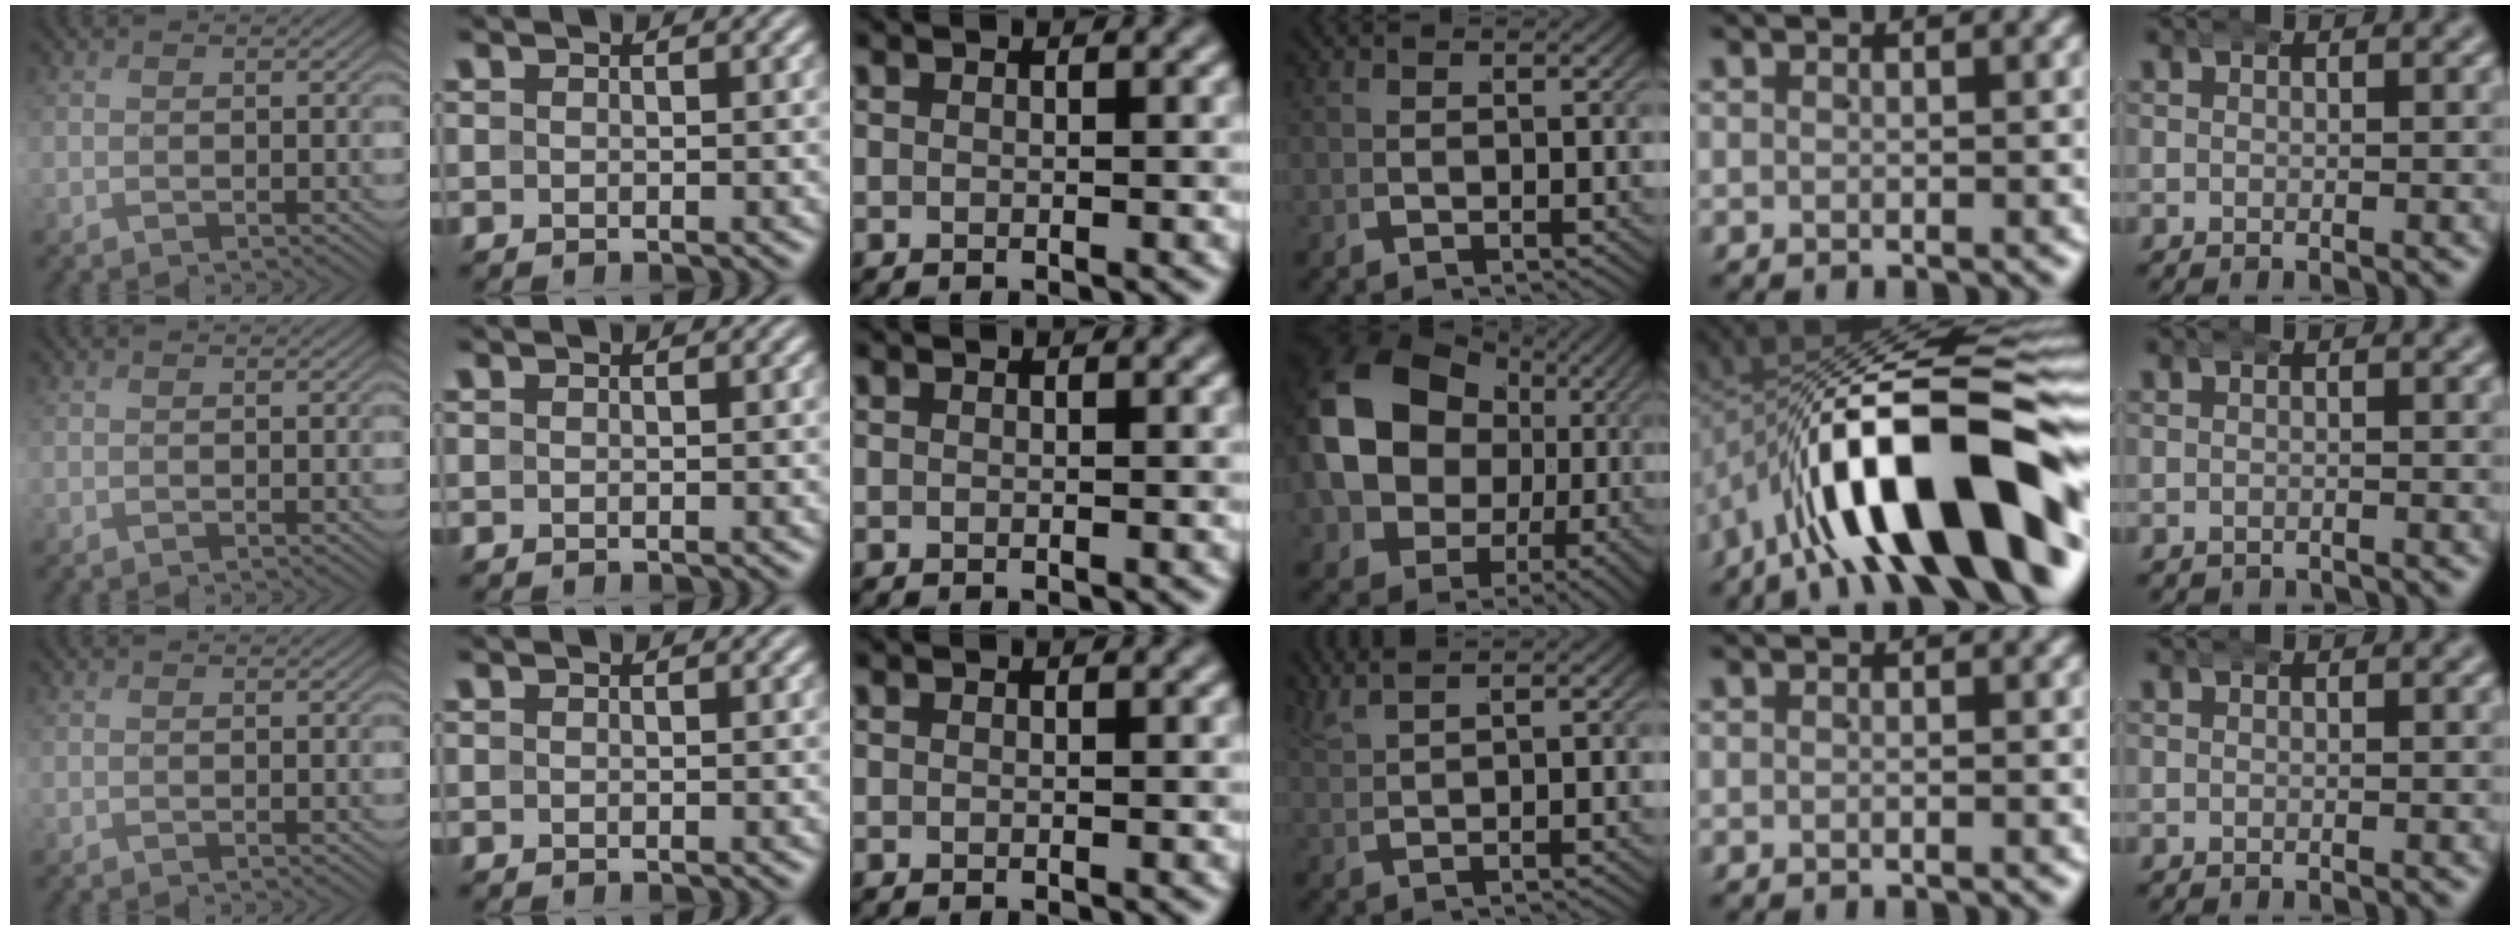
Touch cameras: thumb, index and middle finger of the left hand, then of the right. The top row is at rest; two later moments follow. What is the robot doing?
{"motion": "wrap", "object": "aluminum foil"}